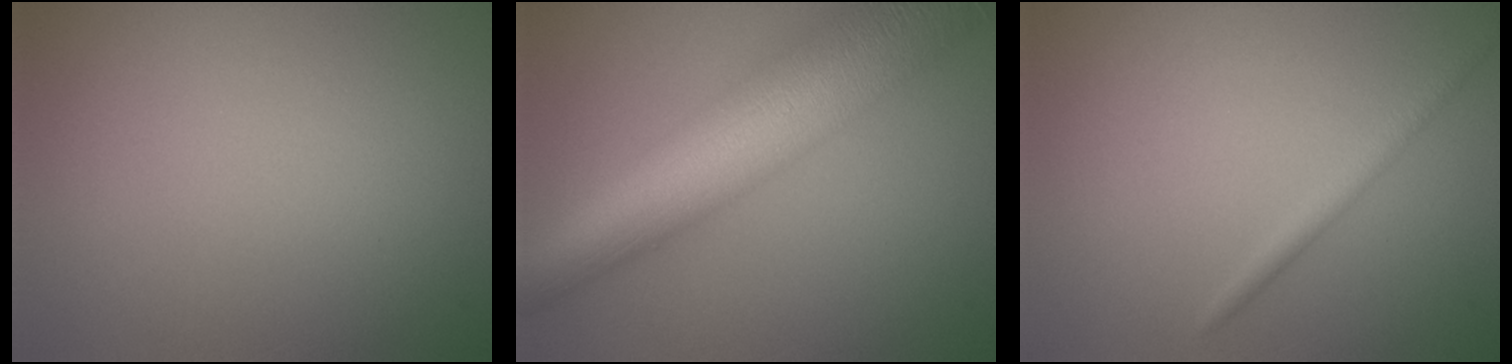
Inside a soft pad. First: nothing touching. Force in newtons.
{"total": 13.6, "press": 13.6, "slide": 0.5}
{"total": 1.4, "press": 1.4, "slide": 0.0}